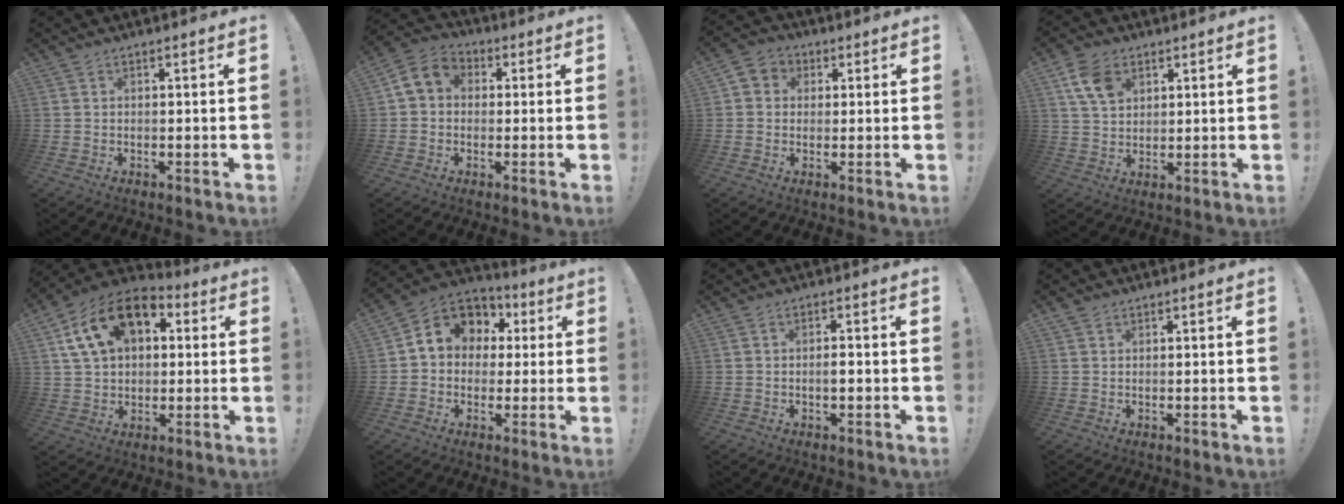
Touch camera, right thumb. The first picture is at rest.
{"total": 7.5, "force": [1.1, 6.3, 3.9], "torque": [-0.069, 0.009, 0.026]}
{"total": 5.1, "force": [-0.1, 4.8, 1.7], "torque": [-0.021, 0.013, 0.001]}
{"total": 9.5, "force": [4.5, 6.7, 5.0], "torque": [-0.091, -0.005, 0.092]}
{"total": 17.4, "force": [6.7, 11.7, 11.0], "torque": [-0.174, -0.010, 0.127]}
{"total": 10.6, "force": [2.9, 9.2, 4.3], "torque": [-0.065, -0.010, 0.061]}
{"total": 2.1, "force": [-0.6, 0.7, 1.9], "torque": [-0.027, 0.002, -0.013]}
{"total": 0.6, "force": [0.5, 0.3, 0.2], "torque": [-0.003, -0.001, 0.010]}